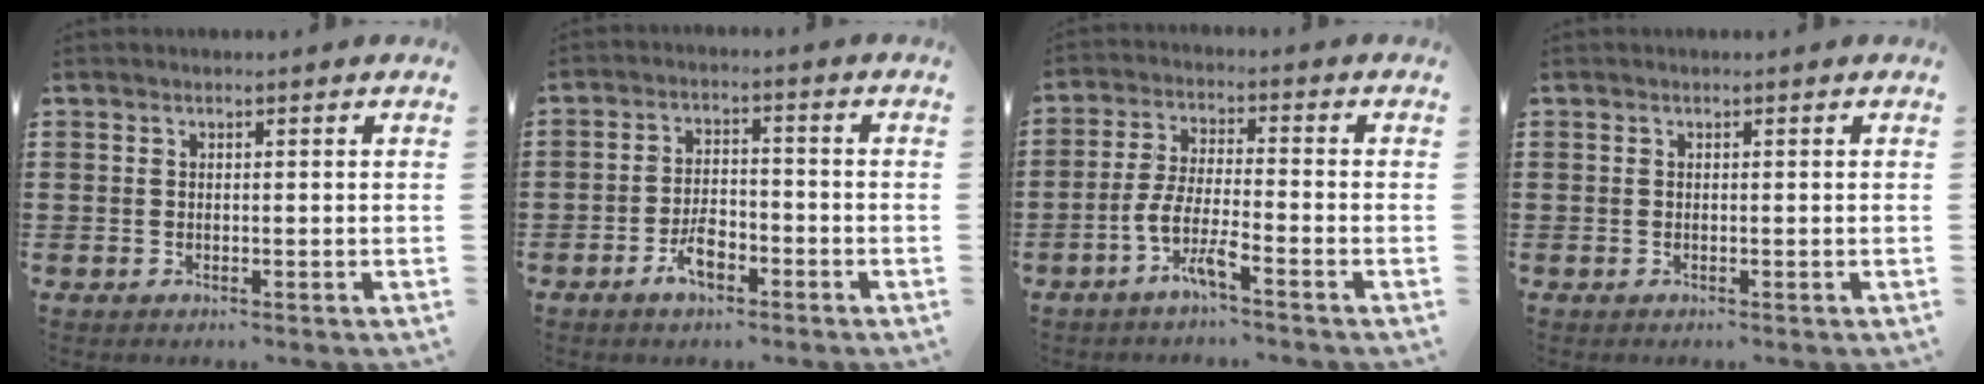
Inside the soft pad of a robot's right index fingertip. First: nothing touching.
{"total": 4.9, "force": [-2.7, 2.4, 3.3], "torque": [-0.068, 0.004, -0.052]}
{"total": 6.1, "force": [-3.8, 0.7, 4.7], "torque": [-0.122, -0.013, -0.081]}
{"total": 0.0}